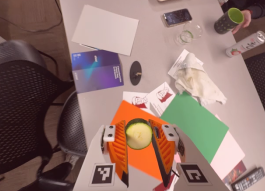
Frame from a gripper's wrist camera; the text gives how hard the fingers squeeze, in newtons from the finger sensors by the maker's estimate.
{"total": 11.3, "left": 11.3, "right": 11.2}